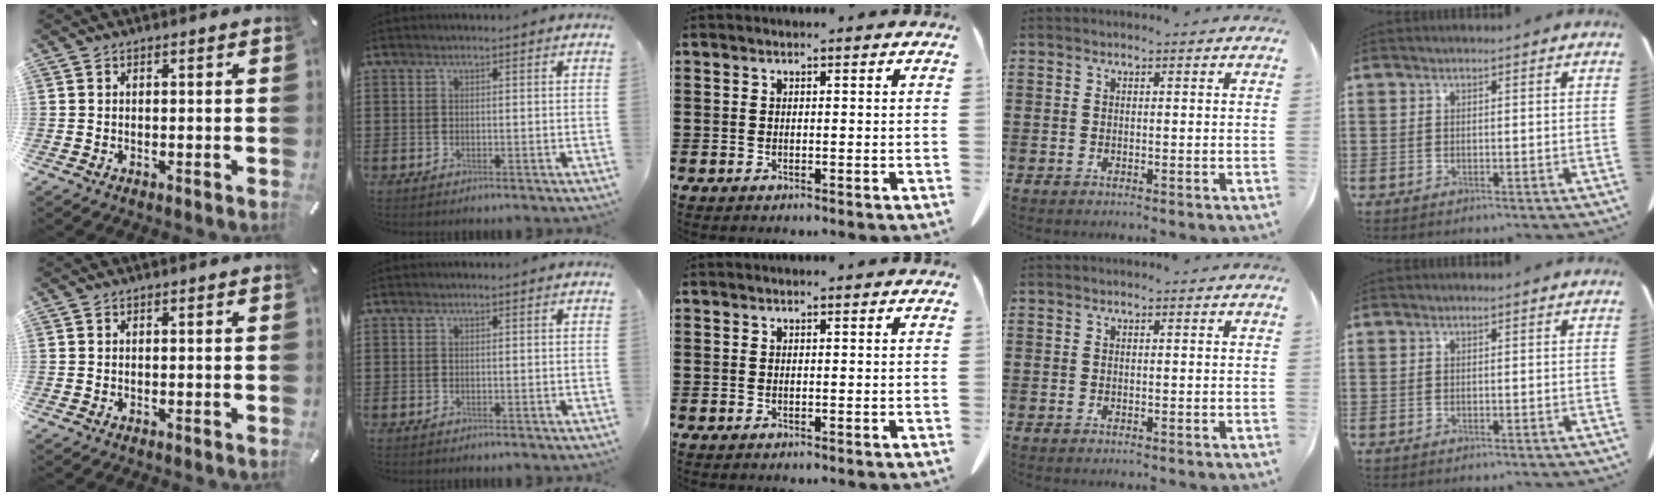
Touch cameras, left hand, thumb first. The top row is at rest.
{}